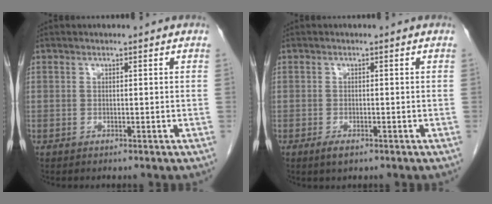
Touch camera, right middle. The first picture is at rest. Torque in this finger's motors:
{"motor_torque": [0.39, -0.41, 0.02, 0.01]}